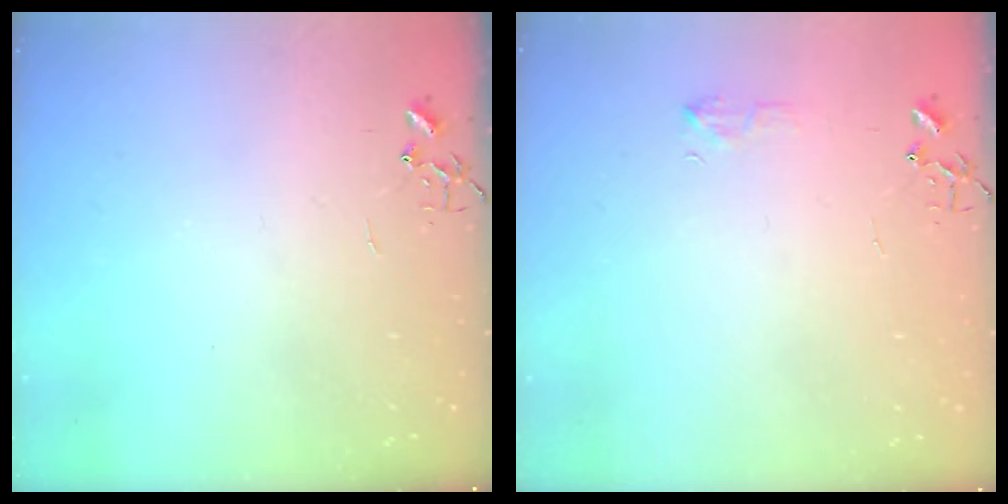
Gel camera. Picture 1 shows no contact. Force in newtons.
{"total": 6.0, "press": 6.0, "slide": 0.6}